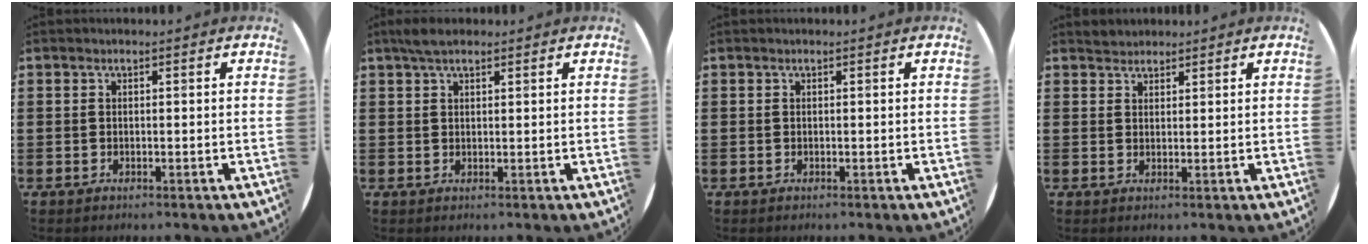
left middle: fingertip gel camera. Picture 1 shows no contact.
{"total": 2.5, "force": [1.9, 0.8, 1.5], "torque": [-0.033, 0.006, 0.034]}
{"total": 0.0}
{"total": 1.6, "force": [1.5, 0.4, -0.1], "torque": [0.000, 0.003, 0.031]}